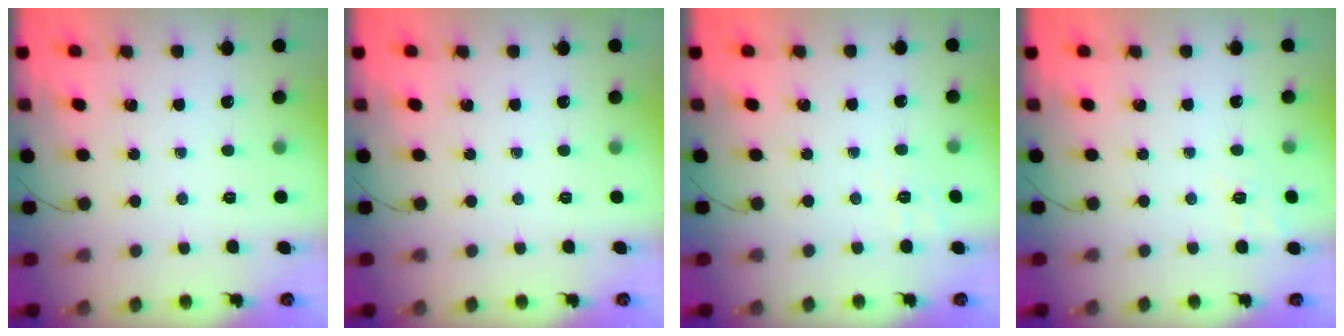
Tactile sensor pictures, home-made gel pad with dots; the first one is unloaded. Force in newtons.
{"total": 0.0}
{"total": 2.8, "press": 2.3, "slide": 1.7}
{"total": 6.1, "press": 5.8, "slide": 1.8}